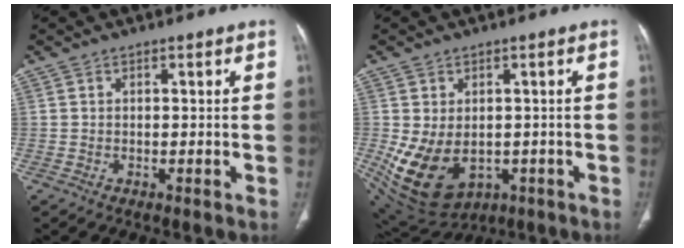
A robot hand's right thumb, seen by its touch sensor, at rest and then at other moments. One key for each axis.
{"total": 13.3, "fx": -2.6, "fy": 9.4, "fz": 9.1, "tx": -0.157, "ty": -0.004, "tz": -0.011}